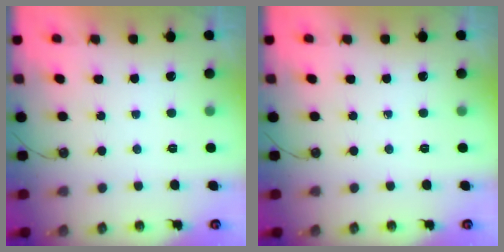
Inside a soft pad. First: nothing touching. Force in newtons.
{"total": 0.0}